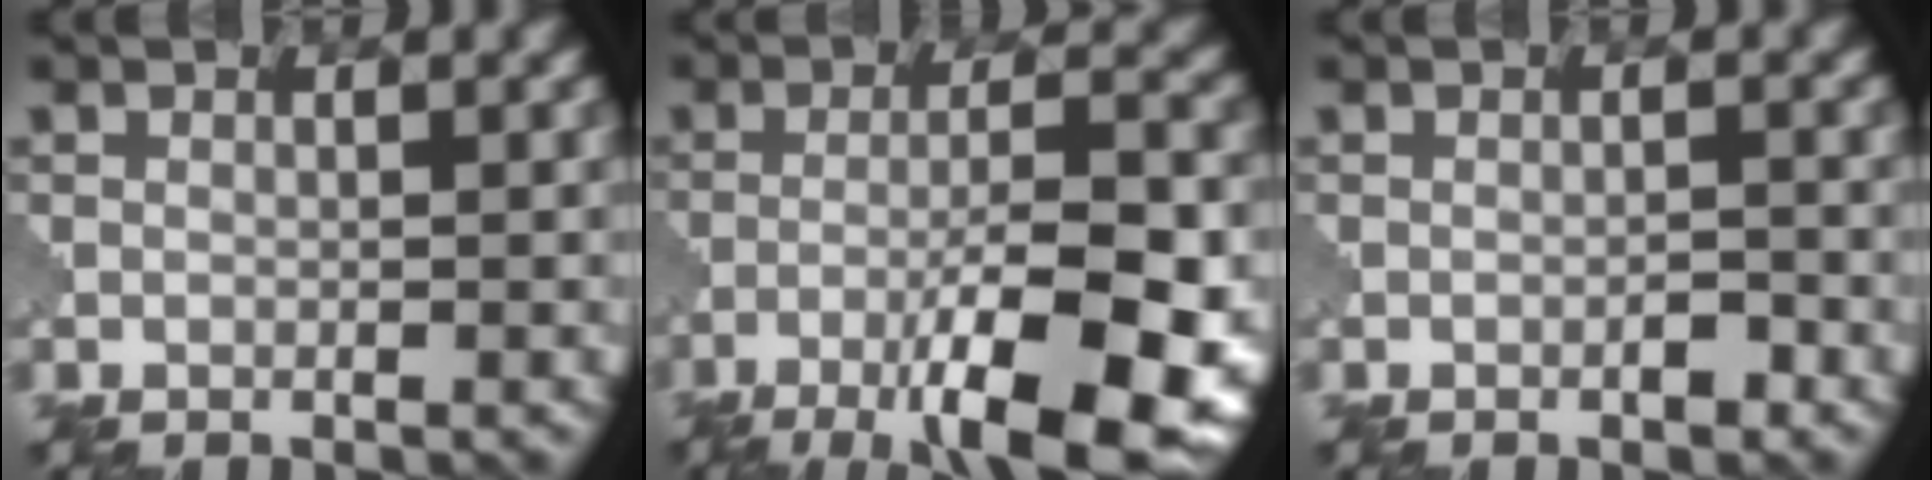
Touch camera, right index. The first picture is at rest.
{"total": 12.7, "force": [-6.3, 3.1, 10.6], "torque": [-0.172, -0.004, -0.099]}
{"total": 1.0, "force": [-0.7, 0.3, 0.7], "torque": [-0.011, 0.002, -0.012]}